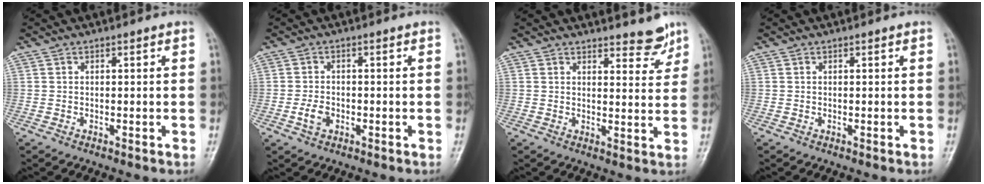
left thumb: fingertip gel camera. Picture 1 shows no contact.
{"total": 3.0, "force": [-1.1, 2.1, 1.9], "torque": [-0.032, 0.006, -0.021]}
{"total": 4.6, "force": [3.9, 1.6, 1.9], "torque": [-0.004, -0.033, 0.052]}
{"total": 0.0}